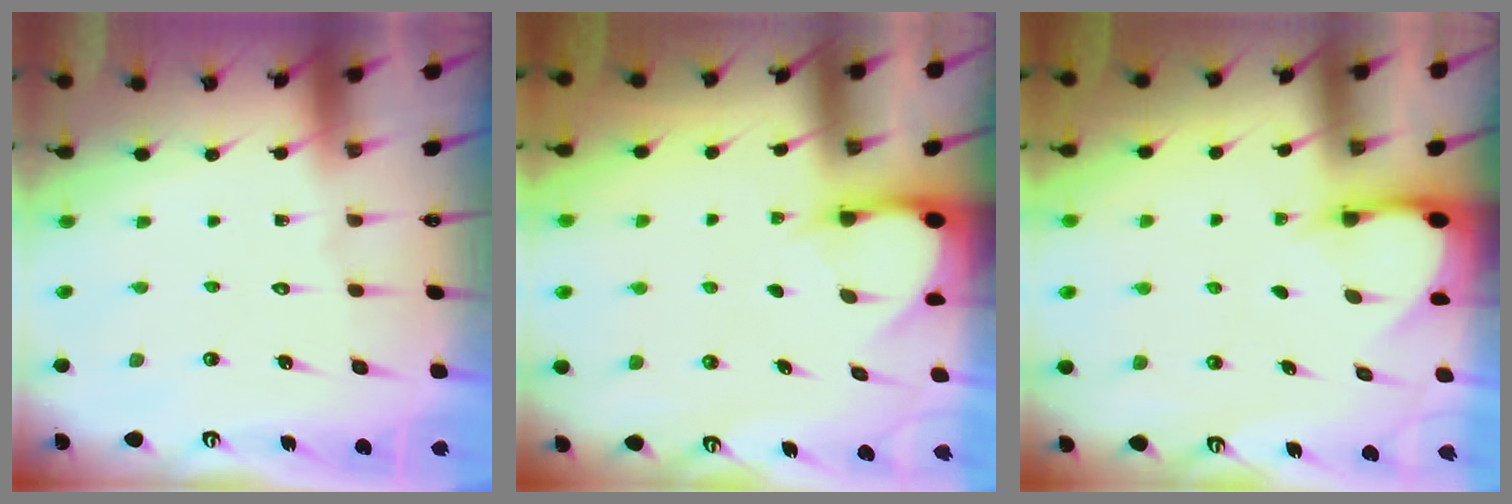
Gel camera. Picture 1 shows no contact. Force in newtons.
{"total": 3.1, "press": 3.1, "slide": 0.2}
{"total": 3.4, "press": 3.4, "slide": 0.2}